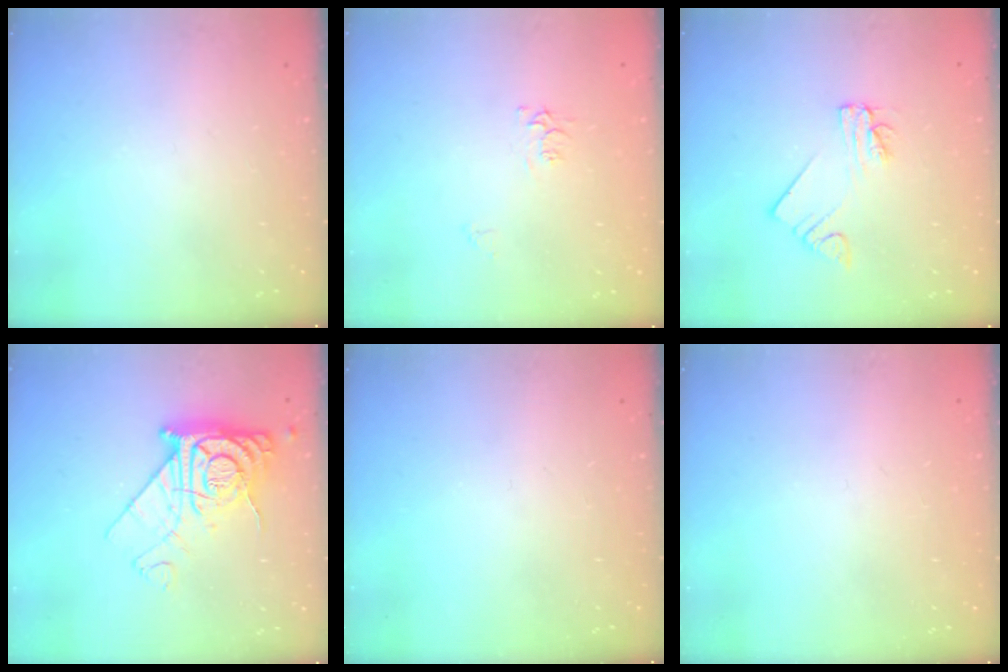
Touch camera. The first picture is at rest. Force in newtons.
{"total": 5.0, "press": 5.0, "slide": 0.7}
{"total": 2.2, "press": 2.2, "slide": 0.1}
{"total": 13.8, "press": 13.7, "slide": 1.3}
{"total": 0.0}
{"total": 0.7, "press": 0.6, "slide": 0.1}